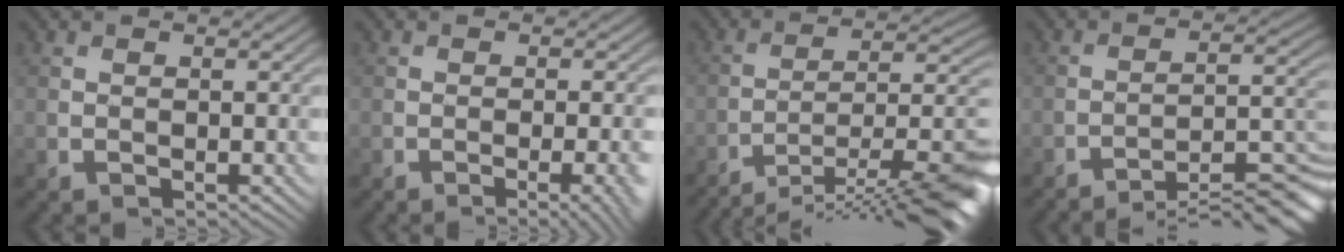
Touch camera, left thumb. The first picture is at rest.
{"total": 4.4, "force": [-2.0, 1.0, 3.8], "torque": [-0.040, -0.001, -0.019]}
{"total": 14.5, "force": [-10.6, 3.2, 9.5], "torque": [-0.122, 0.005, -0.168]}
{"total": 9.1, "force": [-7.4, 0.7, 5.2], "torque": [-0.076, 0.012, -0.117]}